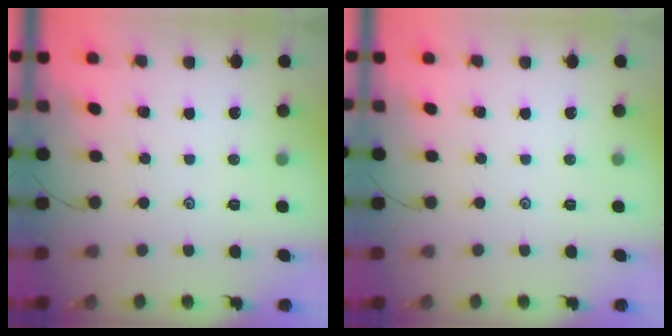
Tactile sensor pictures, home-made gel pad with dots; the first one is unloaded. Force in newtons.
{"total": 0.0}